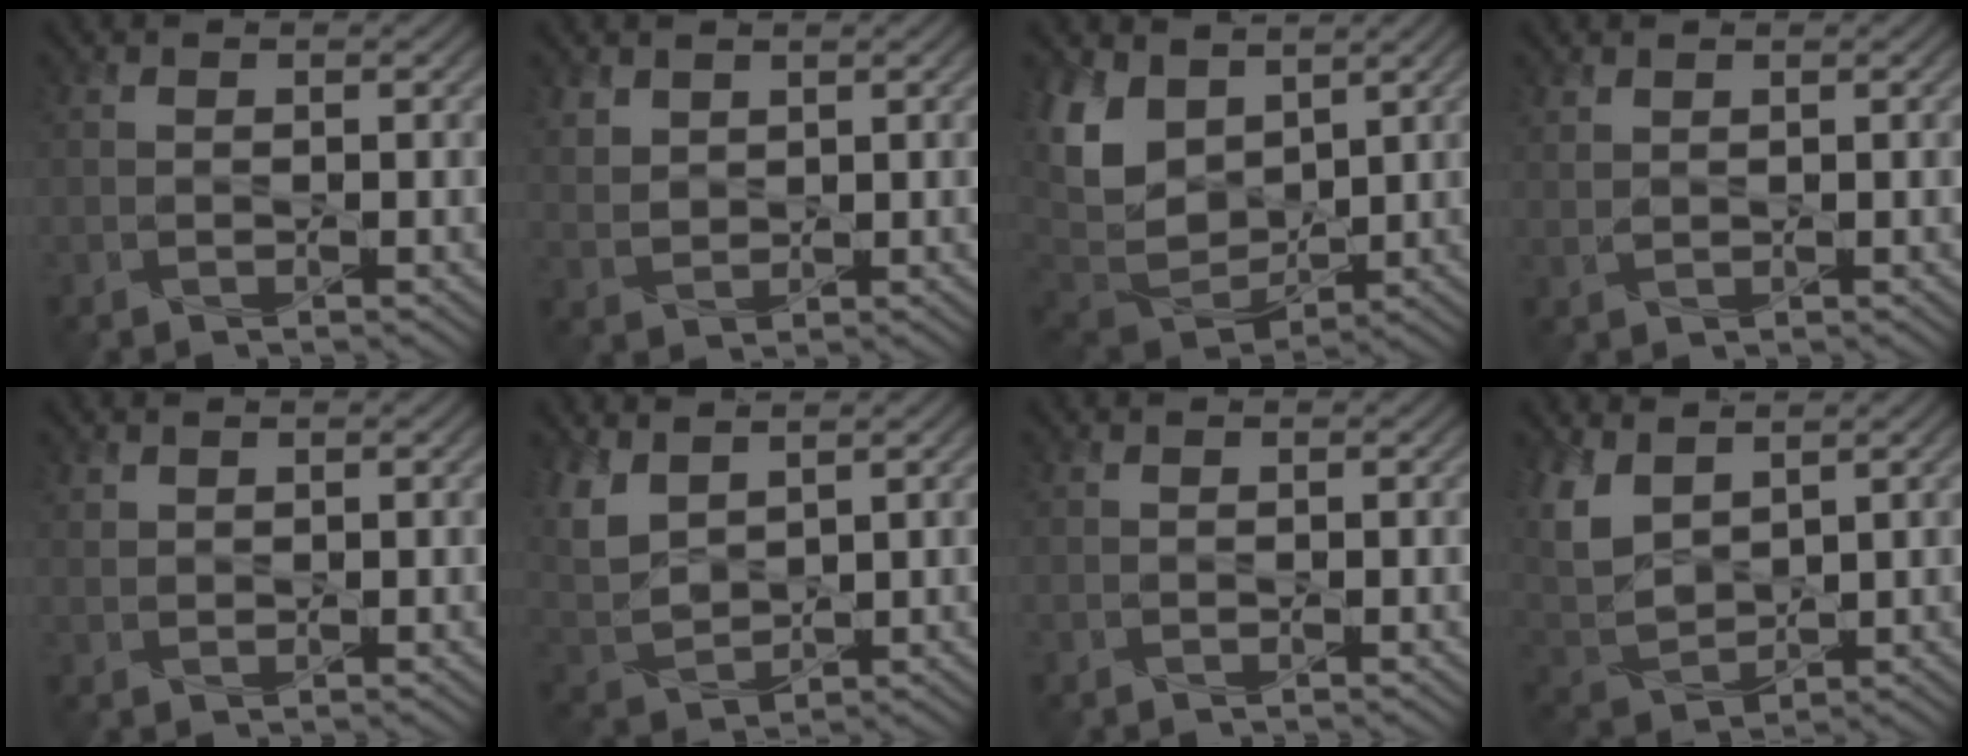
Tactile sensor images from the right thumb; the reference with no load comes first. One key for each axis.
{"total": 2.8, "fx": 1.9, "fy": 1.8, "fz": 1.1, "tx": -0.032, "ty": -0.001, "tz": 0.045}
{"total": 10.9, "fx": 4.3, "fy": 7.3, "fz": 6.9, "tx": -0.202, "ty": 0.005, "tz": 0.084}
{"total": 1.0, "fx": 0.9, "fy": 0.3, "fz": 0.4, "tx": -0.019, "ty": -0.001, "tz": 0.023}
{"total": 1.2, "fx": 0.9, "fy": 0.6, "fz": 0.3, "tx": -0.010, "ty": -0.001, "tz": 0.023}
{"total": 6.8, "fx": 3.9, "fy": 3.4, "fz": 4.4, "tx": -0.123, "ty": 0.003, "tz": 0.082}
{"total": 0.0}
{"total": 7.7, "fx": 4.0, "fy": 4.1, "fz": 5.1, "tx": -0.147, "ty": 0.004, "tz": 0.082}